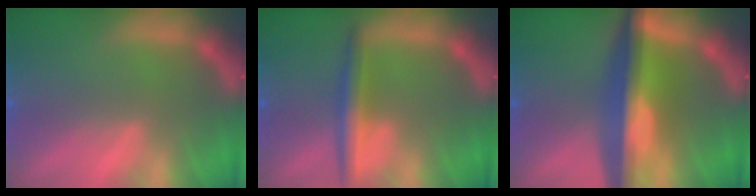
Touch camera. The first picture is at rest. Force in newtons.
{"total": 3.5}
{"total": 10.0}